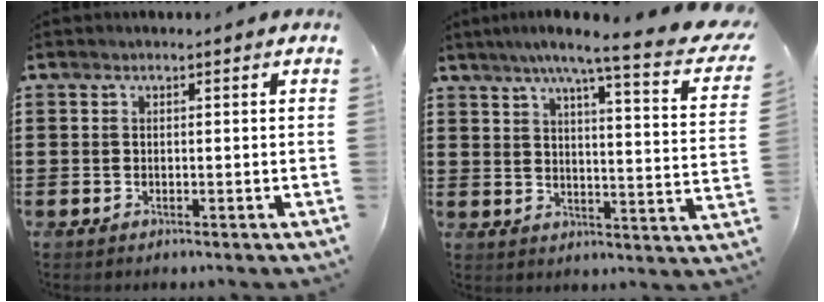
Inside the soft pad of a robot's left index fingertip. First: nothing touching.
{"total": 7.4, "force": [5.7, -0.5, 4.7], "torque": [-0.097, -0.042, 0.086]}